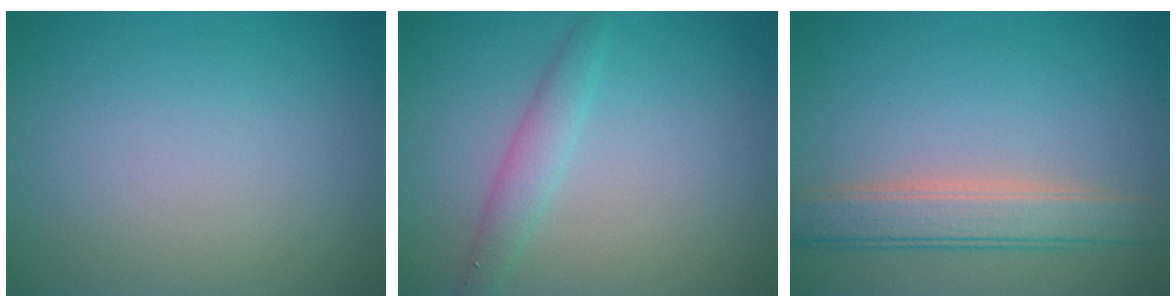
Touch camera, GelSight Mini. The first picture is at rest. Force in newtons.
{"total": 2.0, "press": 2.0, "slide": 0.0}
{"total": 4.2, "press": 4.2, "slide": 0.4}